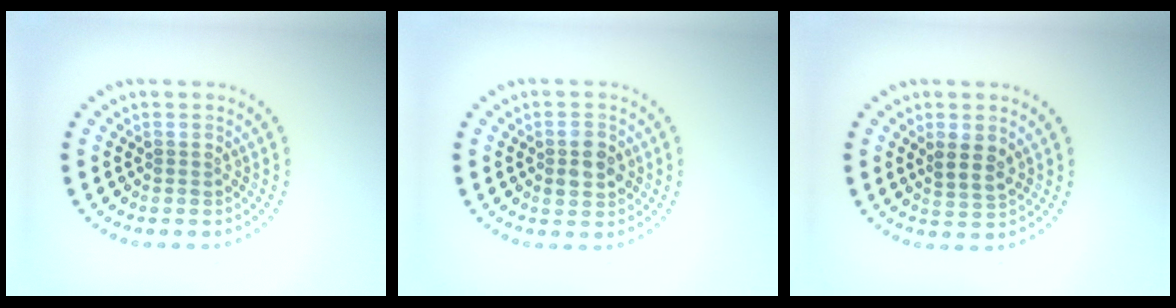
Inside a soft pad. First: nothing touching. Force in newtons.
{"total": 2.7, "press": 2.7, "slide": 0.0}
{"total": 2.1, "press": 2.0, "slide": 0.7}